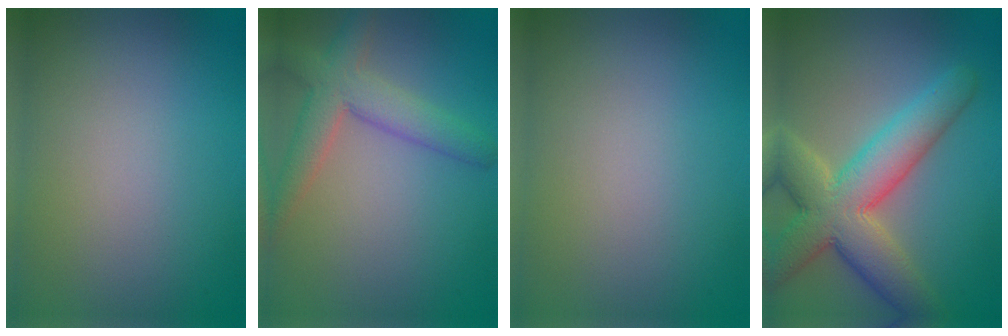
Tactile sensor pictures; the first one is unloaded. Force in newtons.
{"total": 4.9, "press": 4.9, "slide": 0.3}
{"total": 0.0}
{"total": 8.8, "press": 8.8, "slide": 0.4}